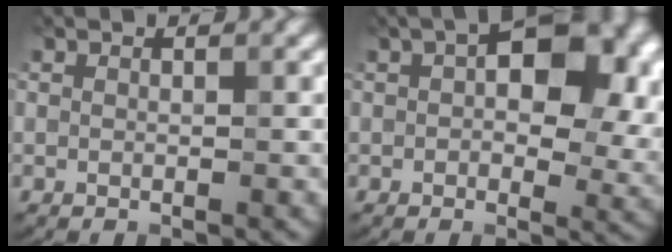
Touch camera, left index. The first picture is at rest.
{"total": 12.4, "force": [3.5, 7.0, 9.6], "torque": [-0.128, 0.011, 0.051]}